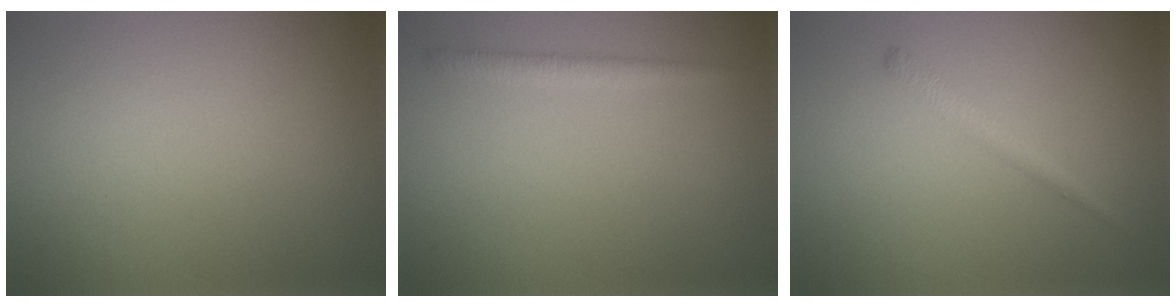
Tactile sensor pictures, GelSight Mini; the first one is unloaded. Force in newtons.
{"total": 1.6, "press": 1.6, "slide": 0.0}
{"total": 1.6, "press": 1.6, "slide": 0.0}